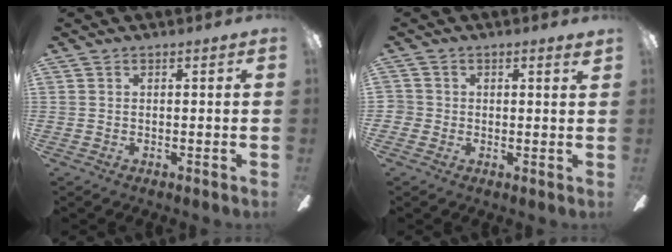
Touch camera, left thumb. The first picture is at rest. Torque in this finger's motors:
{"motor_torque": [-0.02, 0.07, -0.08, 0.24, 0.00]}